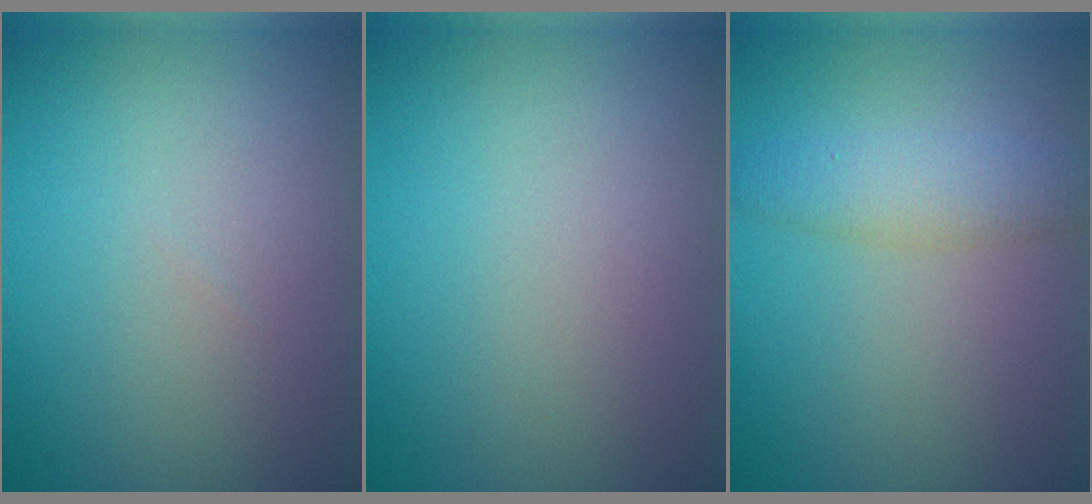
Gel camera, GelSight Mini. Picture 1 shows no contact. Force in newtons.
{"total": 0.0}
{"total": 3.1, "press": 3.1, "slide": 0.0}